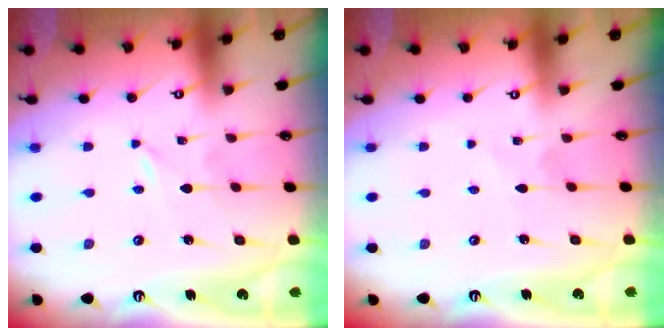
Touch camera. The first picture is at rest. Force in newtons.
{"total": 1.1, "press": 1.1, "slide": 0.1}